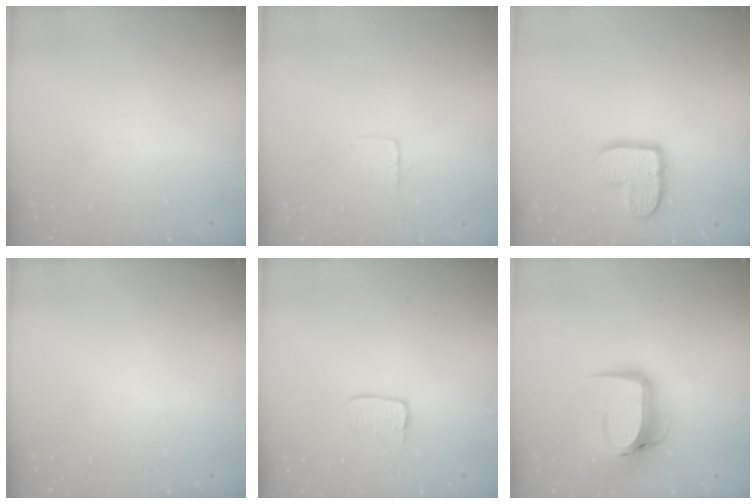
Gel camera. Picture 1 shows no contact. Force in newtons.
{"total": 2.7, "press": 2.7, "slide": 0.1}
{"total": 11.1, "press": 11.1, "slide": 0.5}
{"total": 0.0}
{"total": 6.3, "press": 6.3, "slide": 0.3}
{"total": 12.0, "press": 12.0, "slide": 1.2}